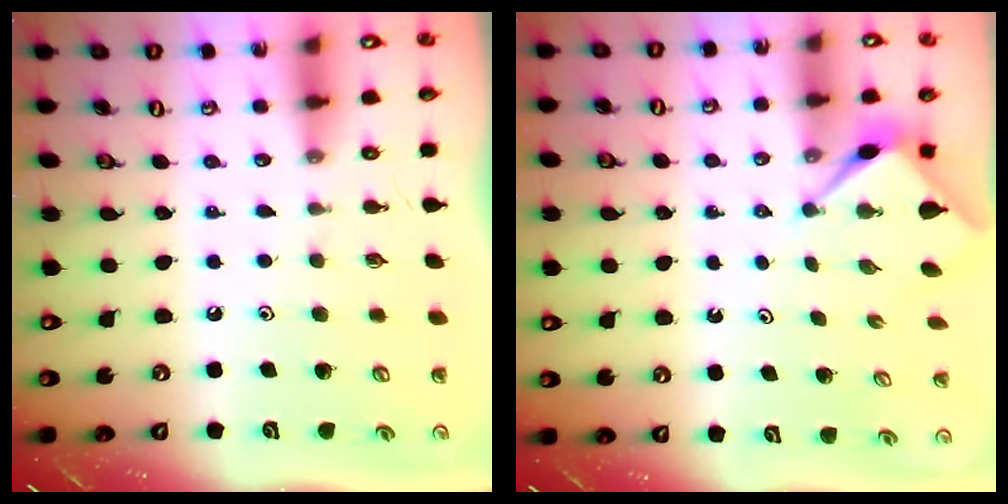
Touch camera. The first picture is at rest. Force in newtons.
{"total": 3.0, "press": 3.0, "slide": 0.3}